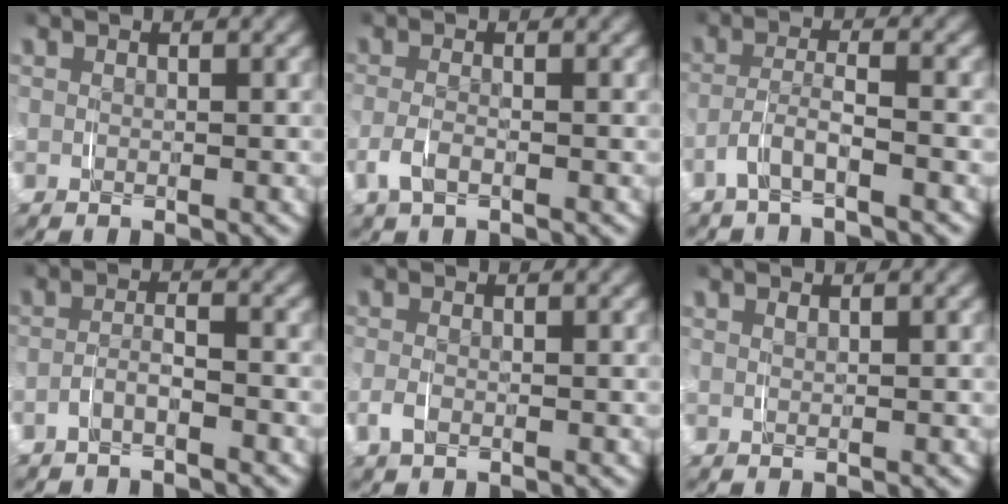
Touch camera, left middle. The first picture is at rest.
{"total": 2.0, "force": [-0.8, 0.8, 1.7], "torque": [-0.048, -0.006, -0.013]}
{"total": 2.8, "force": [-2.2, 0.5, 1.8], "torque": [-0.035, 0.005, -0.041]}
{"total": 2.3, "force": [-2.0, 0.3, 1.1], "torque": [-0.016, 0.003, -0.038]}
{"total": 1.2, "force": [-0.5, 0.5, 0.9], "torque": [-0.029, -0.003, -0.008]}
{"total": 0.5, "force": [0.4, -0.2, 0.1], "torque": [-0.002, 0.001, 0.008]}